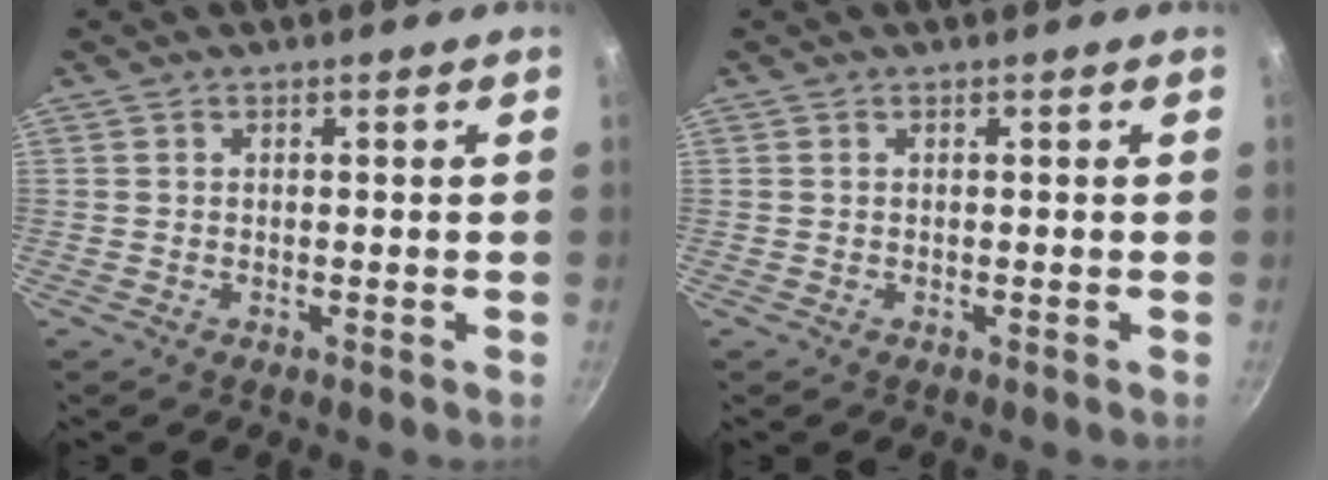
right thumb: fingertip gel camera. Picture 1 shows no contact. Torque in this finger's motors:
{"motor_torque": [0.10, 0.05, 0.17, -0.29, 0.01]}